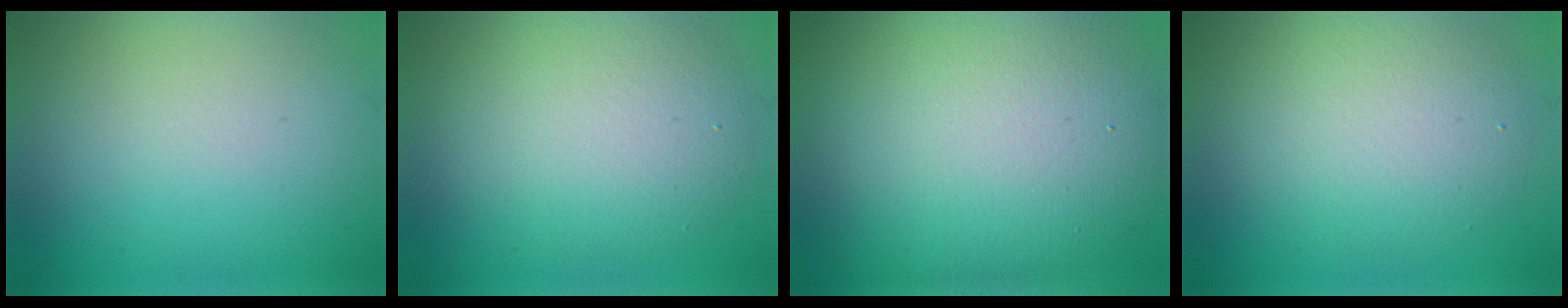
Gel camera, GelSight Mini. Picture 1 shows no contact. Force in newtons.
{"total": 6.8, "press": 6.7, "slide": 0.5}
{"total": 15.5, "press": 15.5, "slide": 1.2}
{"total": 5.4, "press": 5.3, "slide": 0.5}